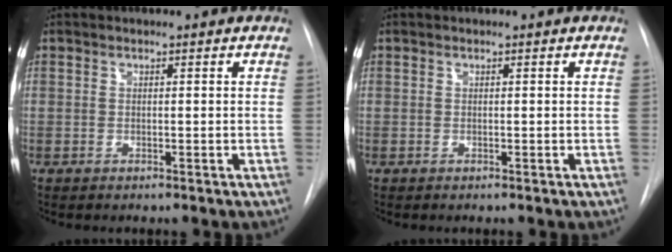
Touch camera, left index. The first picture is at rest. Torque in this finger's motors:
{"motor_torque": [0.00, 0.00, 0.00, 0.00]}